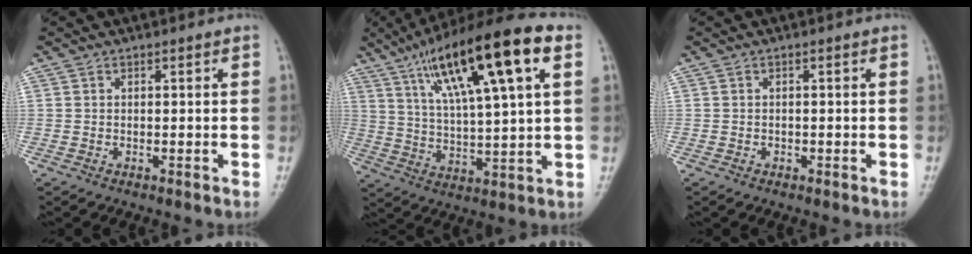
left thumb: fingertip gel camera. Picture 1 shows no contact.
{"total": 21.8, "force": [9.7, 4.9, 19.0], "torque": [-0.309, 0.002, 0.162]}
{"total": 0.7, "force": [-0.4, 0.5, 0.1], "torque": [0.003, 0.004, -0.009]}